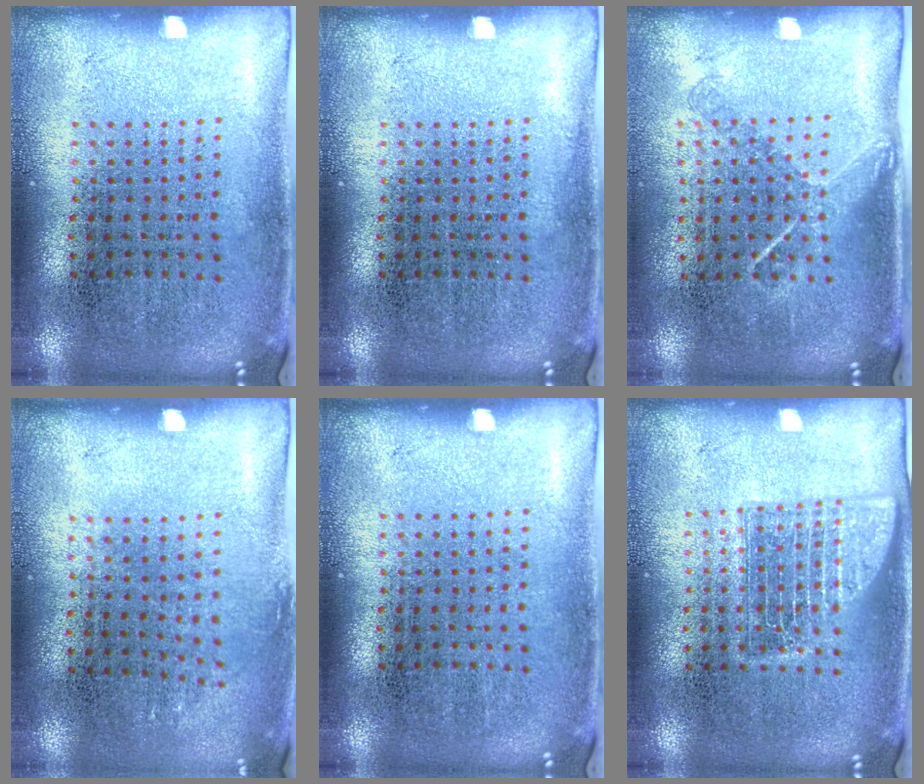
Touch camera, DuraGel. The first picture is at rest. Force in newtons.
{"total": 0.0}
{"total": 1.3, "press": 1.0, "slide": 0.9}
{"total": 0.9, "press": 0.6, "slide": 0.6}
{"total": 0.0}
{"total": 2.1, "press": 2.0, "slide": 0.3}